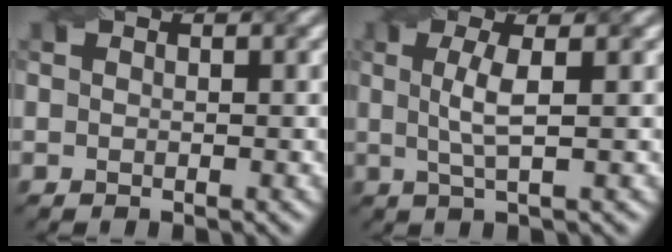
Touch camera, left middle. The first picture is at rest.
{"total": 3.0, "force": [0.4, 0.6, 2.9], "torque": [-0.057, 0.001, 0.006]}